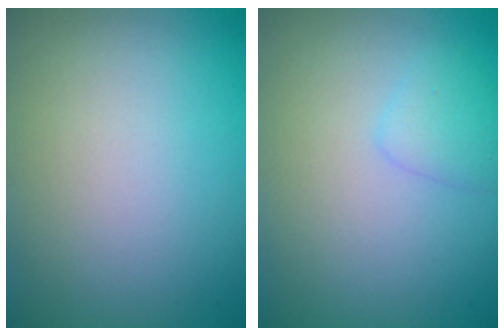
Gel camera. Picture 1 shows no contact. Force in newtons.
{"total": 1.4, "press": 1.4, "slide": 0.1}